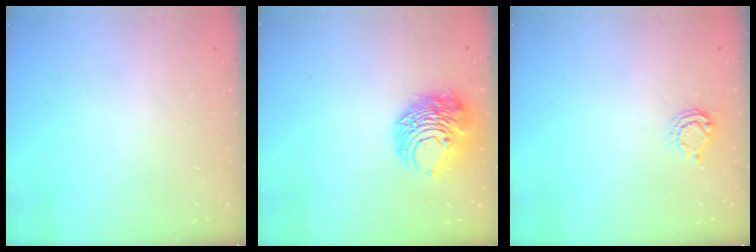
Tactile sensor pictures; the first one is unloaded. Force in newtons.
{"total": 11.1, "press": 11.0, "slide": 1.2}
{"total": 6.2, "press": 6.2, "slide": 0.5}